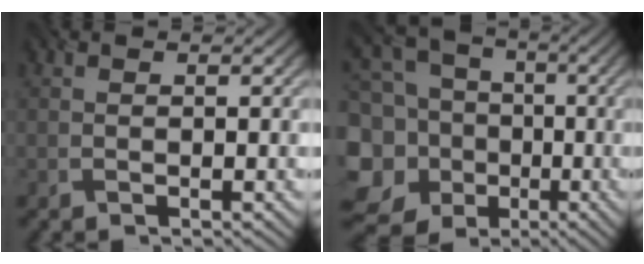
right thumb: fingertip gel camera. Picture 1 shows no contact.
{"total": 15.2, "force": [-2.4, 14.3, 4.6], "torque": [-0.204, -0.006, -0.054]}